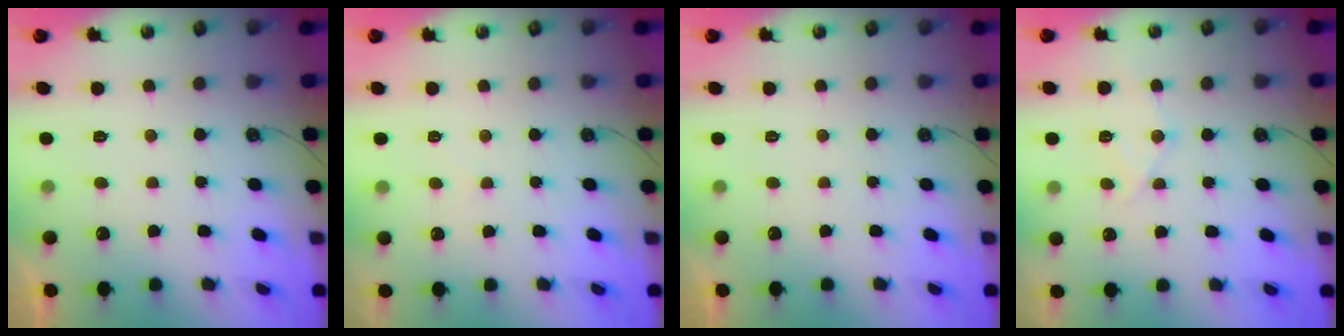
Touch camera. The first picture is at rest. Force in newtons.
{"total": 2.3, "press": 2.2, "slide": 0.4}
{"total": 0.0}
{"total": 10.4, "press": 10.4, "slide": 0.8}